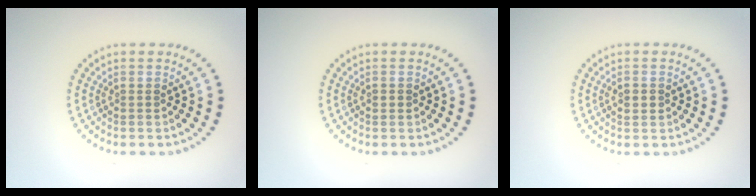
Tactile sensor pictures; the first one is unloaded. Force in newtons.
{"total": 0.9, "press": 0.9, "slide": 0.0}
{"total": 0.9, "press": 0.9, "slide": 0.1}